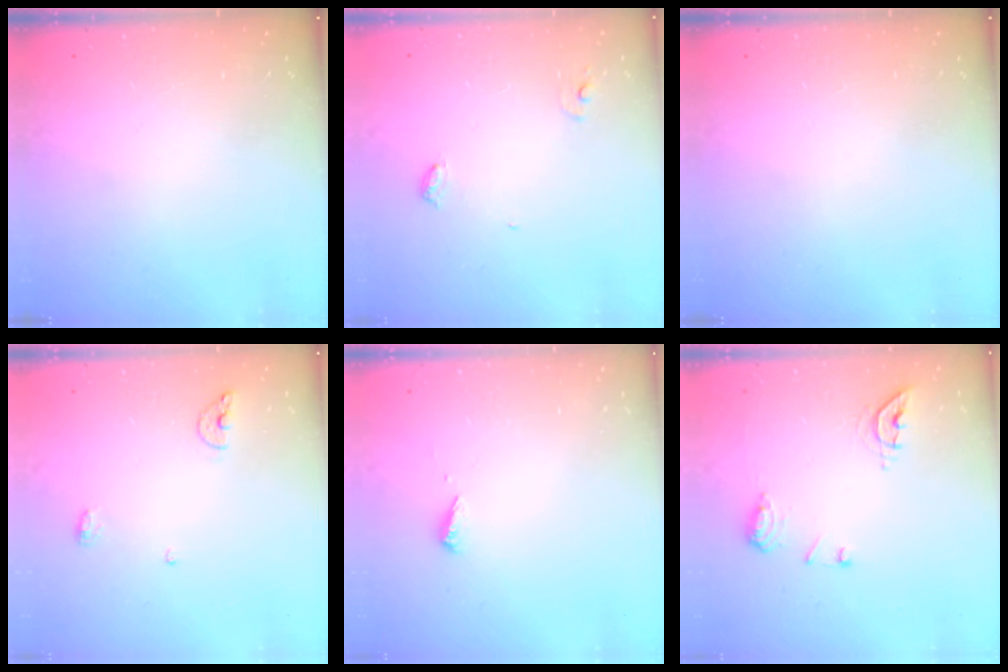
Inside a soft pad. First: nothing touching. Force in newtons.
{"total": 4.0, "press": 4.0, "slide": 0.3}
{"total": 0.0}
{"total": 6.2, "press": 6.1, "slide": 1.1}
{"total": 2.5, "press": 2.5, "slide": 0.1}
{"total": 9.0, "press": 8.9, "slide": 0.9}